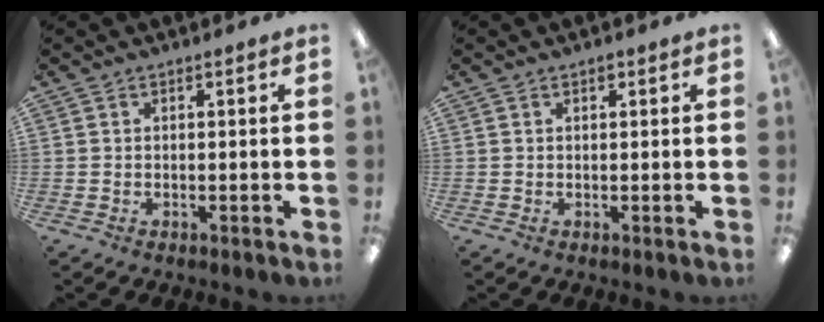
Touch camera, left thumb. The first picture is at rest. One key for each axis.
{"total": 1.0, "fx": 0.7, "fy": 0.6, "fz": 0.5, "tx": -0.004, "ty": -0.002, "tz": 0.010}